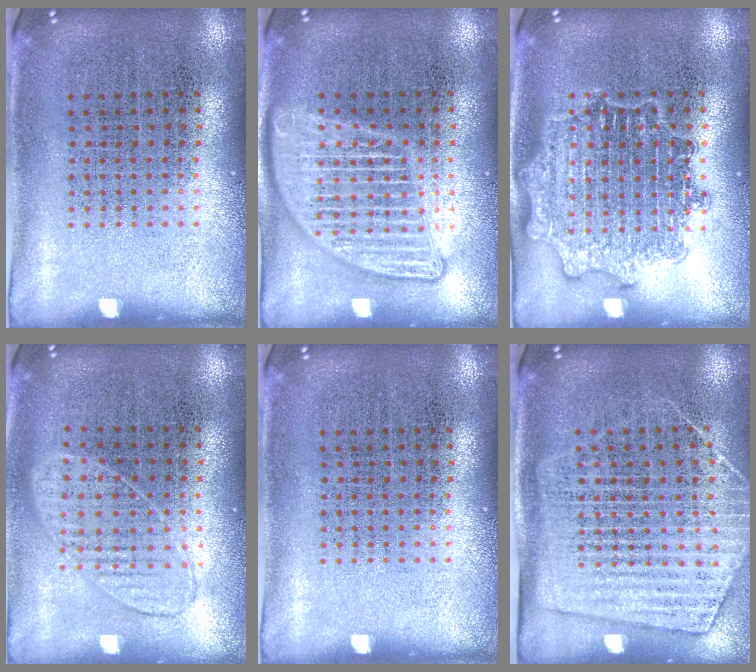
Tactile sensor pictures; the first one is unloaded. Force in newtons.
{"total": 2.7, "press": 2.7, "slide": 0.2}
{"total": 1.8, "press": 1.7, "slide": 0.2}
{"total": 0.9, "press": 0.8, "slide": 0.3}
{"total": 0.0}
{"total": 1.9, "press": 1.6, "slide": 0.9}